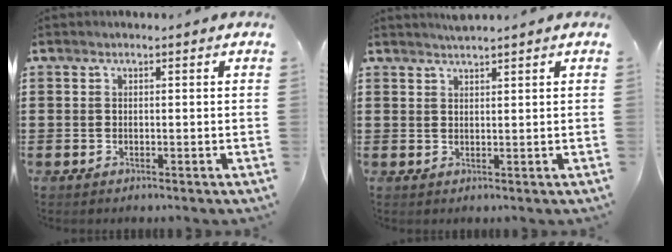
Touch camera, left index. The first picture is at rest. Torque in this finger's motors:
{"motor_torque": [0.00, -0.01, 0.00, 0.02]}